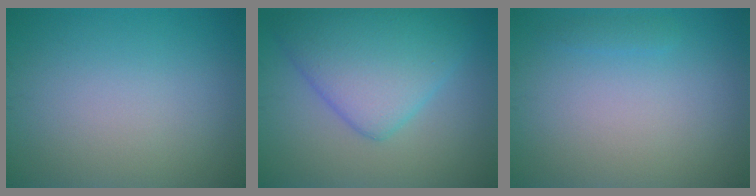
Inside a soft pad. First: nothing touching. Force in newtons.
{"total": 7.3, "press": 7.3, "slide": 0.2}
{"total": 0.7, "press": 0.7, "slide": 0.1}